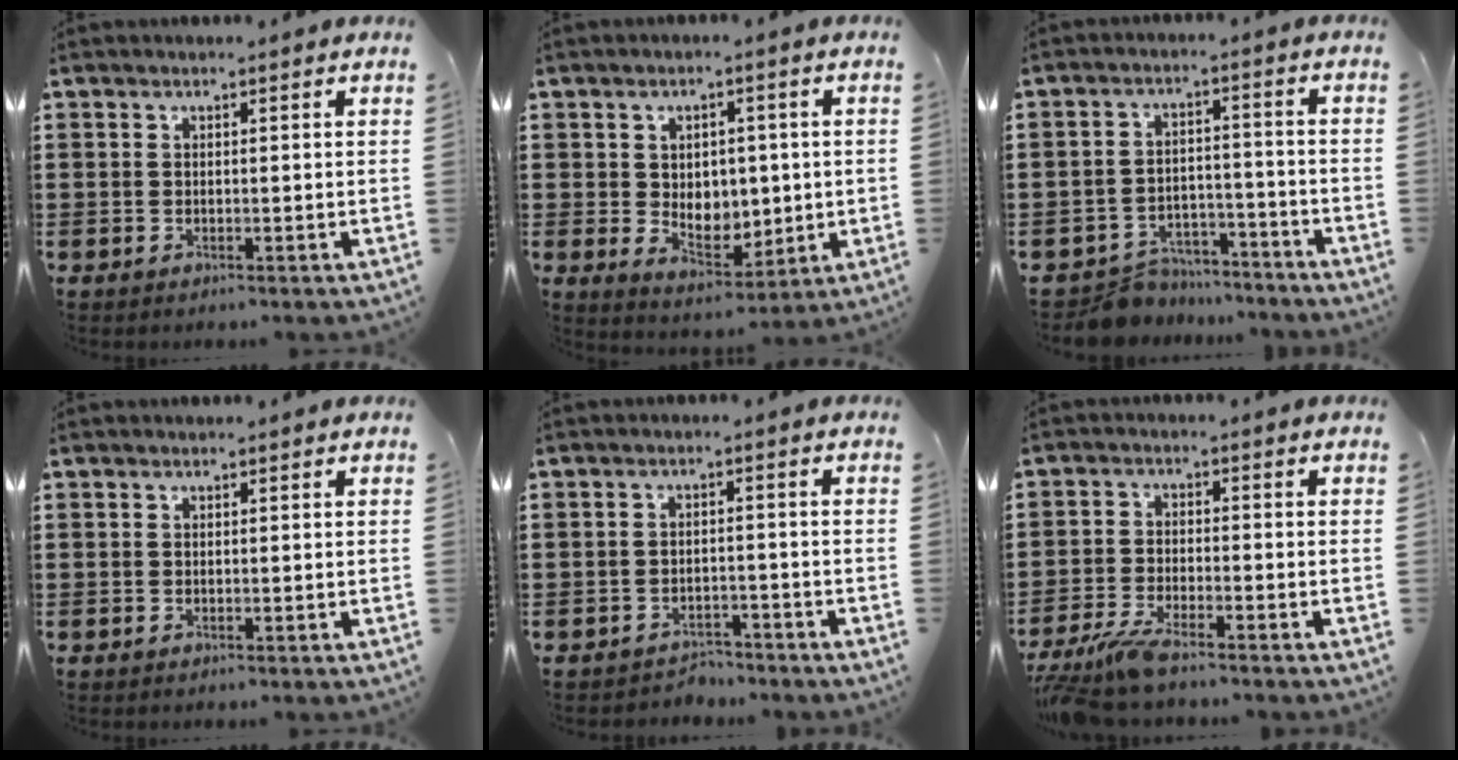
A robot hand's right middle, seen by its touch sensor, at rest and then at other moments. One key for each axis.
{"total": 5.3, "fx": 0.9, "fy": 4.2, "fz": 3.1, "tx": -0.059, "ty": 0.000, "tz": 0.014}
{"total": 5.7, "fx": -5.6, "fy": 1.1, "fz": 0.2, "tx": -0.011, "ty": 0.012, "tz": -0.113}
{"total": 0.0}
{"total": 2.6, "fx": -2.5, "fy": 0.5, "fz": -0.3, "tx": -0.004, "ty": 0.001, "tz": -0.056}
{"total": 5.3, "fx": -4.5, "fy": 0.3, "fz": 2.6, "tx": -0.077, "ty": -0.019, "tz": -0.093}